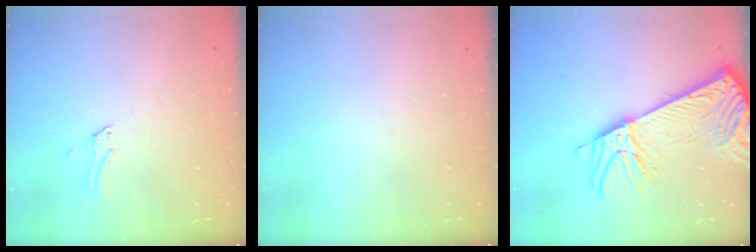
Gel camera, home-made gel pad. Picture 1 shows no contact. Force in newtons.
{"total": 0.0}
{"total": 14.2, "press": 13.7, "slide": 3.6}